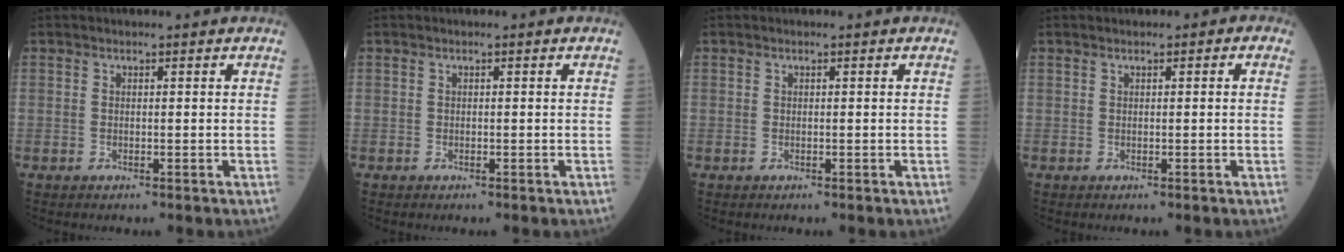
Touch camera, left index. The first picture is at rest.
{"total": 0.0}
{"total": 0.0}
{"total": 0.9, "force": [0.2, 0.5, 0.7], "torque": [-0.010, 0.010, 0.001]}